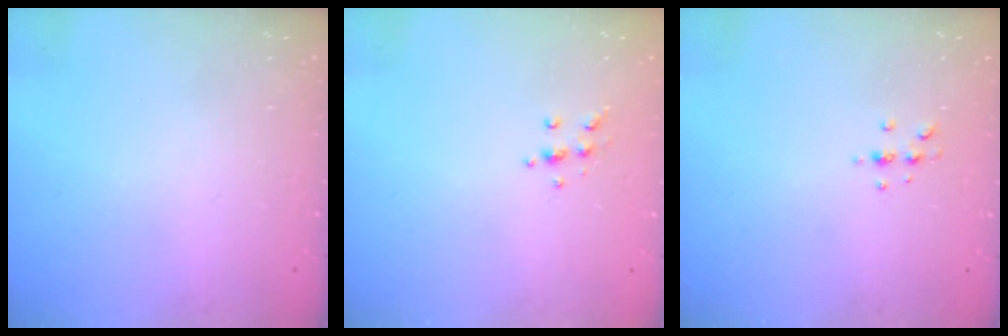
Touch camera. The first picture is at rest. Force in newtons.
{"total": 5.4, "press": 5.3, "slide": 0.6}
{"total": 4.1, "press": 3.7, "slide": 1.7}